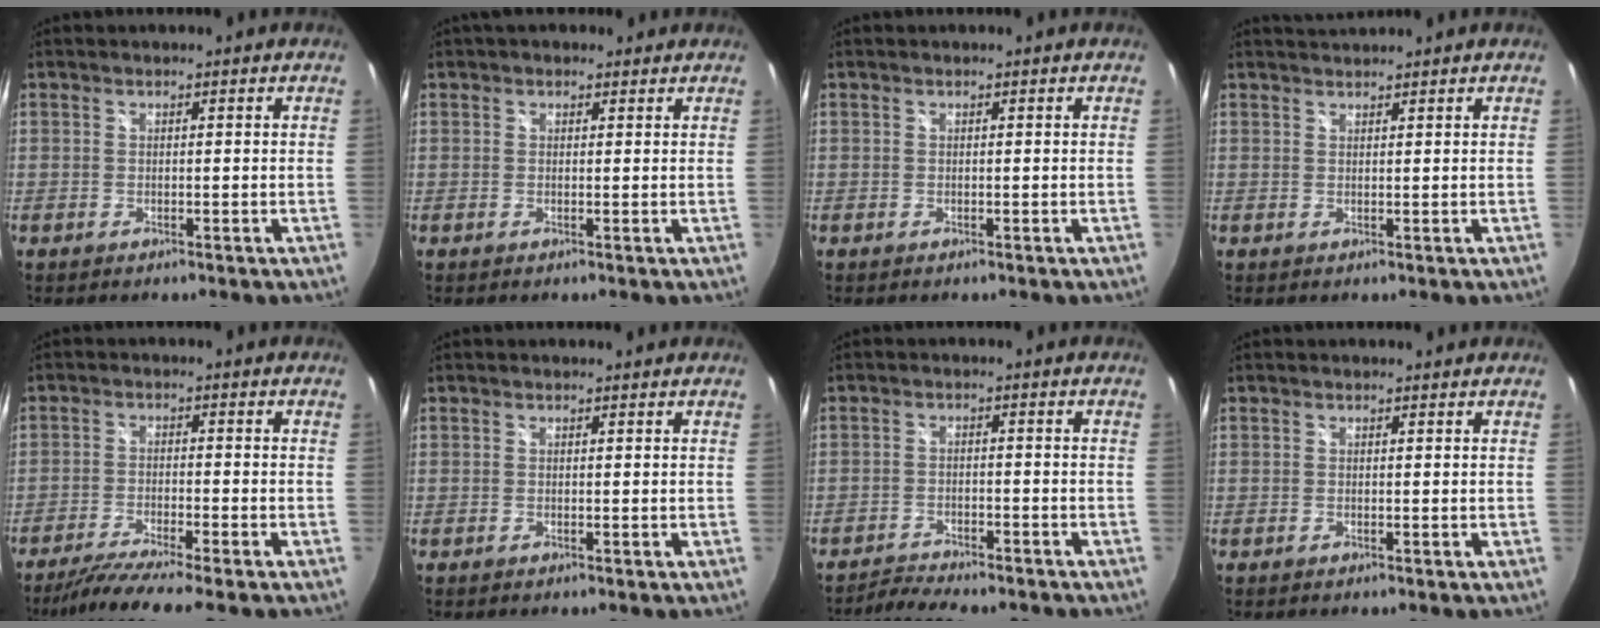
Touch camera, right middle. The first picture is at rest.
{"total": 2.1, "force": [1.4, 1.3, 0.7], "torque": [-0.011, 0.009, 0.017]}
{"total": 0.0}
{"total": 1.8, "force": [1.7, -0.2, 0.1], "torque": [-0.002, 0.003, 0.030]}
{"total": 8.0, "force": [-6.8, -0.6, 4.2], "torque": [-0.097, -0.022, -0.116]}
{"total": 0.8, "force": [0.8, 0.0, 0.0], "torque": [-0.006, 0.000, 0.007]}
{"total": 6.4, "force": [-5.9, 1.3, 2.1], "torque": [-0.060, -0.013, -0.095]}
{"total": 1.0, "force": [1.0, 0.0, 0.1], "torque": [-0.007, 0.000, 0.008]}